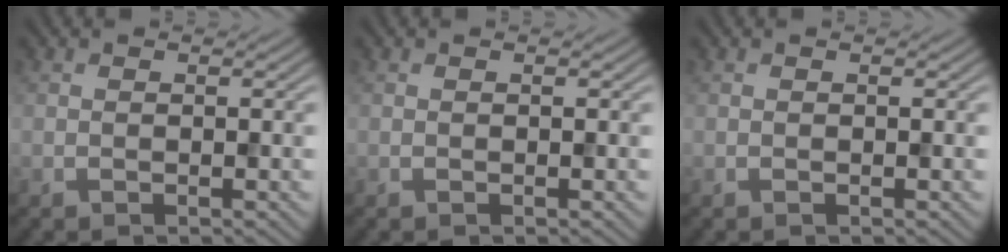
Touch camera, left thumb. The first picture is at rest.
{"total": 0.0}
{"total": 0.0}